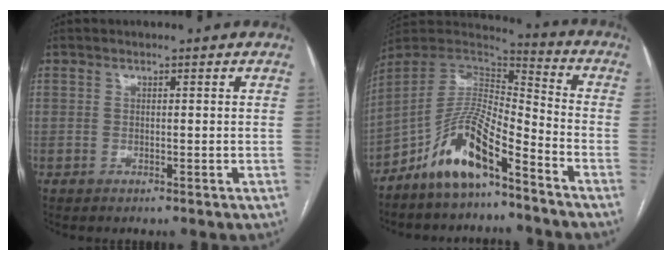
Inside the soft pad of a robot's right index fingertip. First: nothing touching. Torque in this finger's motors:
{"motor_torque": [1.15, -0.99, 0.81, 0.20]}